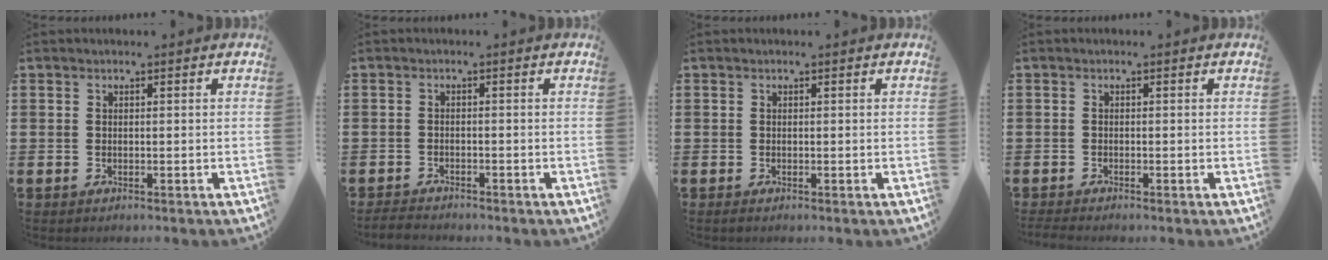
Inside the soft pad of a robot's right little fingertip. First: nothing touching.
{"total": 1.4, "force": [-1.4, 0.1, 0.1], "torque": [-0.005, 0.003, -0.030]}
{"total": 0.0}
{"total": 0.7, "force": [-0.6, 0.0, 0.3], "torque": [-0.005, -0.002, -0.013]}